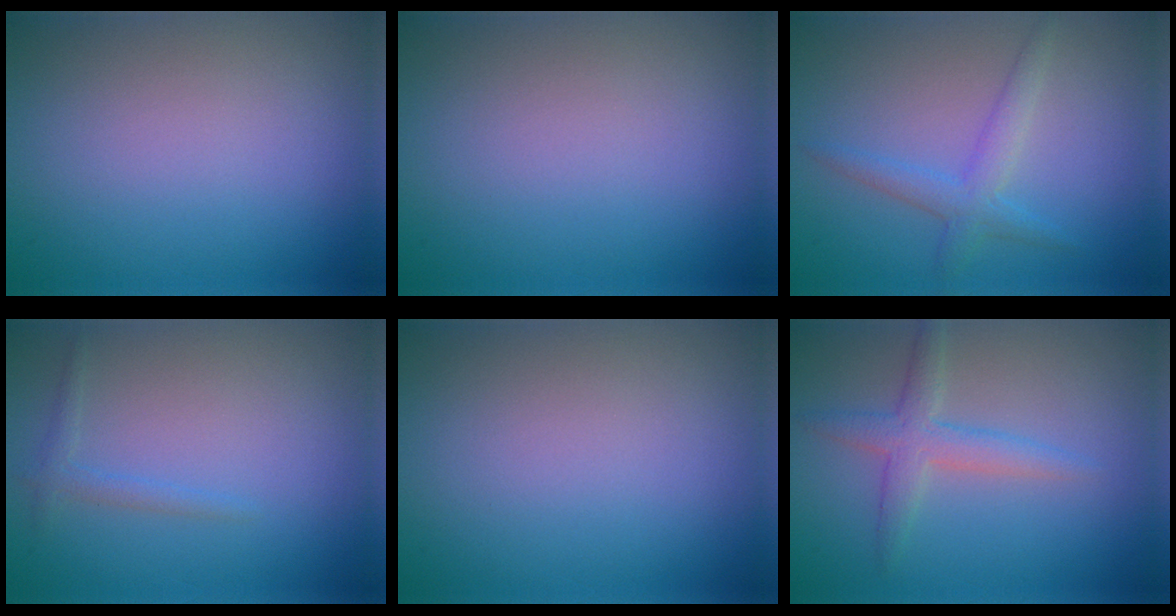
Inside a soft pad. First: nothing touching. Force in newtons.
{"total": 0.0}
{"total": 2.5, "press": 2.5, "slide": 0.1}
{"total": 1.1, "press": 1.1, "slide": 0.0}
{"total": 0.0}
{"total": 2.8, "press": 2.8, "slide": 0.1}